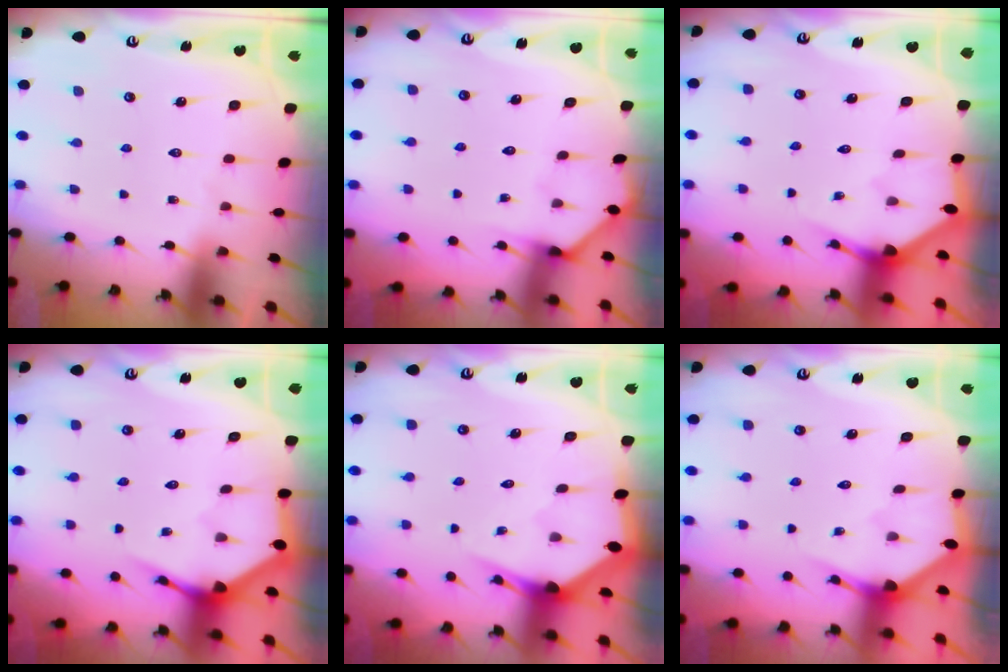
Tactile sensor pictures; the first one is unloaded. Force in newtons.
{"total": 1.7, "press": 1.6, "slide": 0.2}
{"total": 3.0, "press": 3.0, "slide": 0.2}
{"total": 3.8, "press": 3.7, "slide": 0.4}
{"total": 3.6, "press": 3.6, "slide": 0.2}
{"total": 2.2, "press": 2.2, "slide": 0.2}